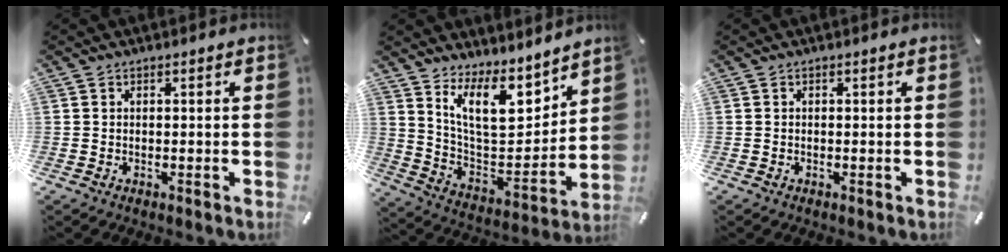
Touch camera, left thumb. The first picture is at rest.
{"total": 15.5, "force": [10.1, 7.7, 8.7], "torque": [-0.144, -0.067, 0.185]}
{"total": 0.0}